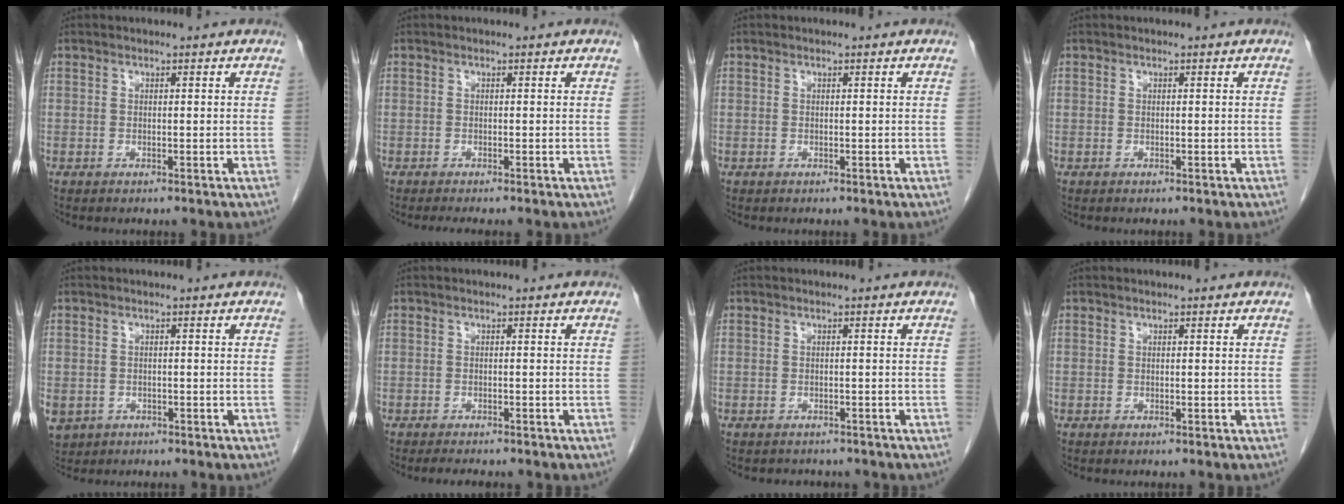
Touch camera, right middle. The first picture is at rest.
{"total": 1.7, "force": [-1.4, -0.2, 0.9], "torque": [-0.013, -0.003, -0.022]}
{"total": 0.0}
{"total": 0.0}
{"total": 6.3, "force": [-2.7, 5.3, 2.0], "torque": [-0.057, -0.004, -0.036]}
{"total": 3.3, "force": [-2.8, 0.7, 1.6], "torque": [-0.024, -0.006, -0.034]}
{"total": 3.8, "force": [-3.3, 1.8, 0.8], "torque": [-0.012, 0.003, -0.036]}
{"total": 0.0}